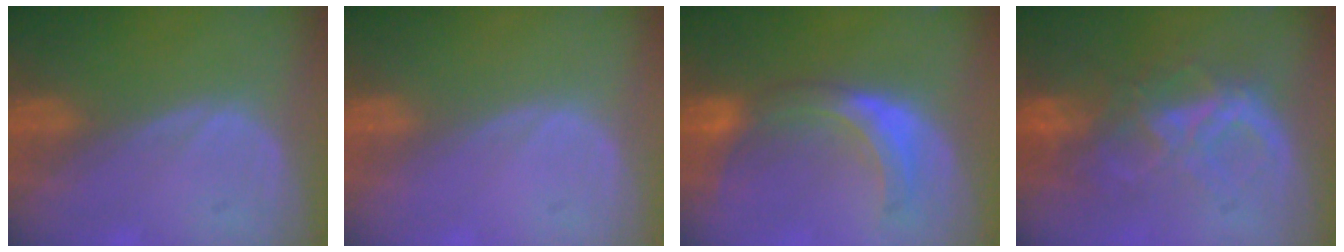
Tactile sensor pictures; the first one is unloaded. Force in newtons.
{"total": 0.0}
{"total": 7.0, "press": 6.8, "slide": 1.6}
{"total": 8.8, "press": 7.6, "slide": 4.5}